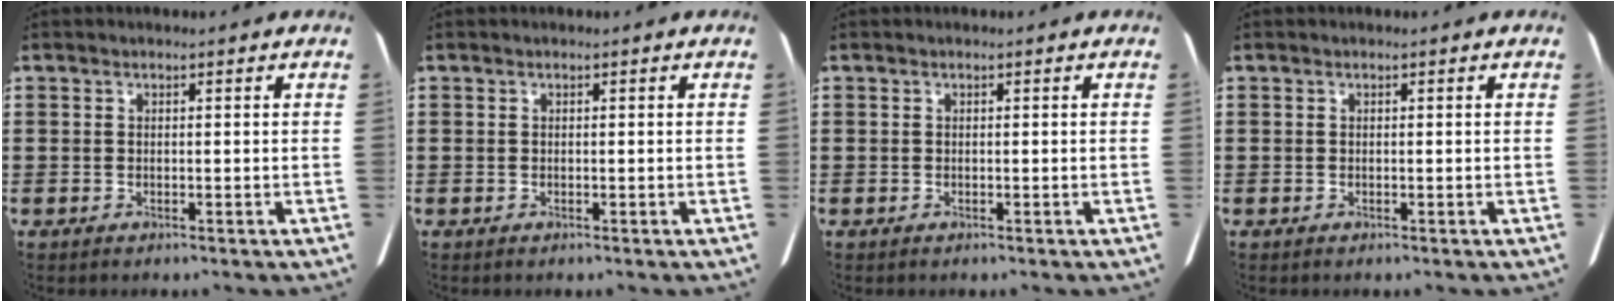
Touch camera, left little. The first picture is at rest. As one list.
[{"total": 0.0}, {"total": 0.0}, {"total": 0.0}]